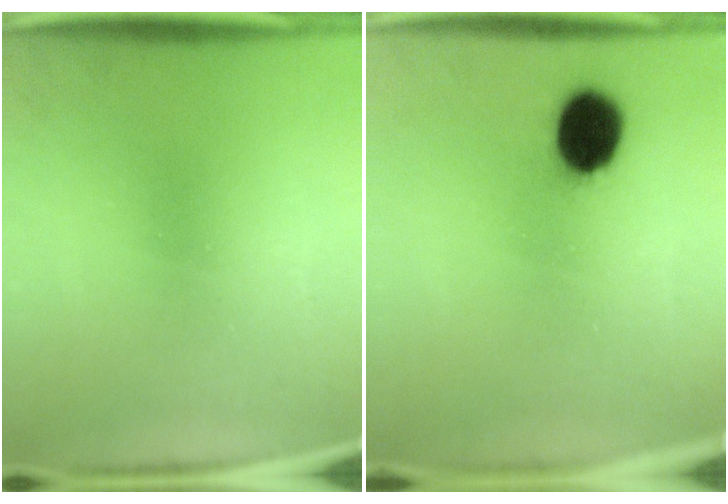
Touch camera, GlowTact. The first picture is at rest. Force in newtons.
{"total": 10.5}